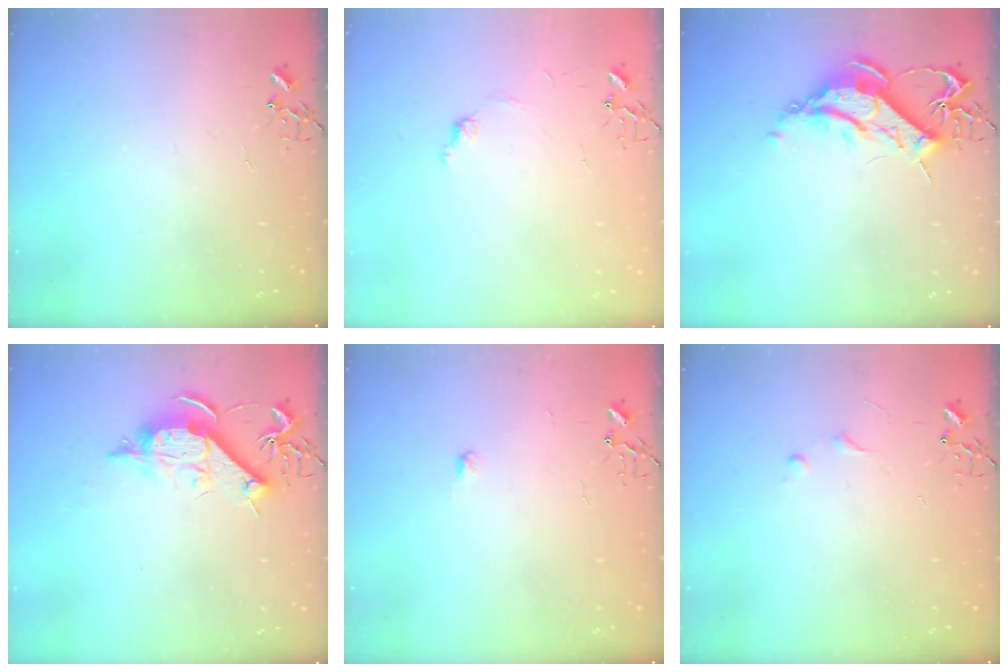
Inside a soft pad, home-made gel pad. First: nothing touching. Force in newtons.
{"total": 5.2, "press": 5.1, "slide": 0.7}
{"total": 12.1, "press": 12.0, "slide": 1.3}
{"total": 11.3, "press": 11.3, "slide": 0.0}
{"total": 4.1, "press": 4.0, "slide": 0.5}
{"total": 4.5, "press": 4.5, "slide": 0.6}